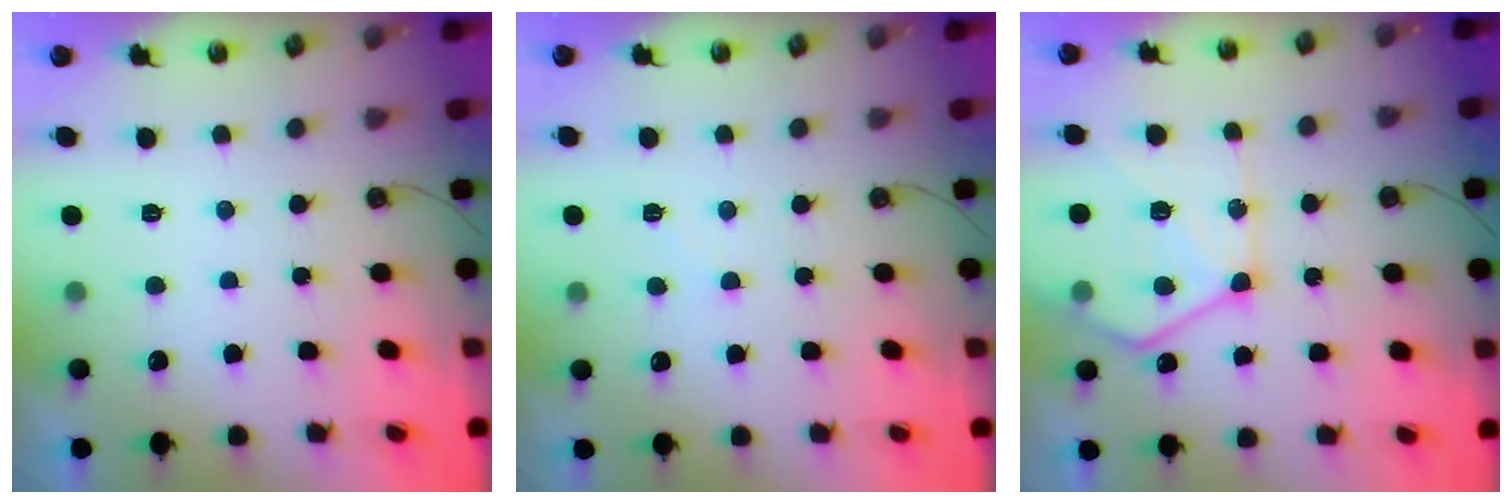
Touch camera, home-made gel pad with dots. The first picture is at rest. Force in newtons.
{"total": 3.2, "press": 3.2, "slide": 0.4}
{"total": 16.9, "press": 16.8, "slide": 1.6}